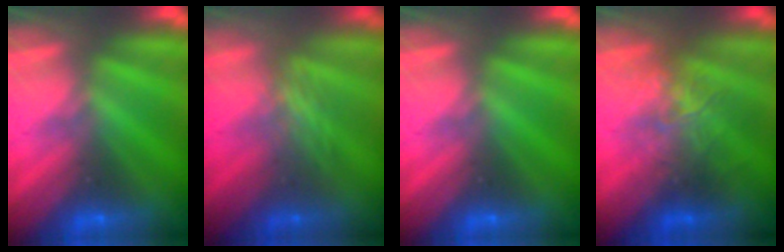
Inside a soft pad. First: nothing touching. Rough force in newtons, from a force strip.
{"total": 2.4}
{"total": 0.0}
{"total": 2.4}